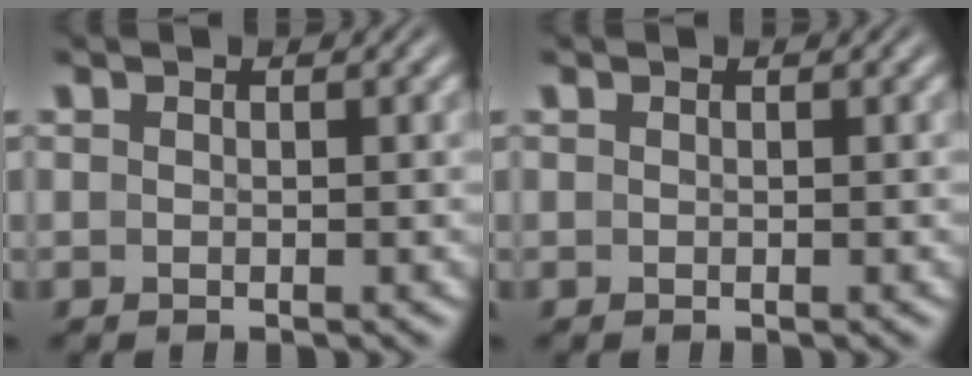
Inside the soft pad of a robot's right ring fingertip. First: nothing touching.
{"total": 0.0}